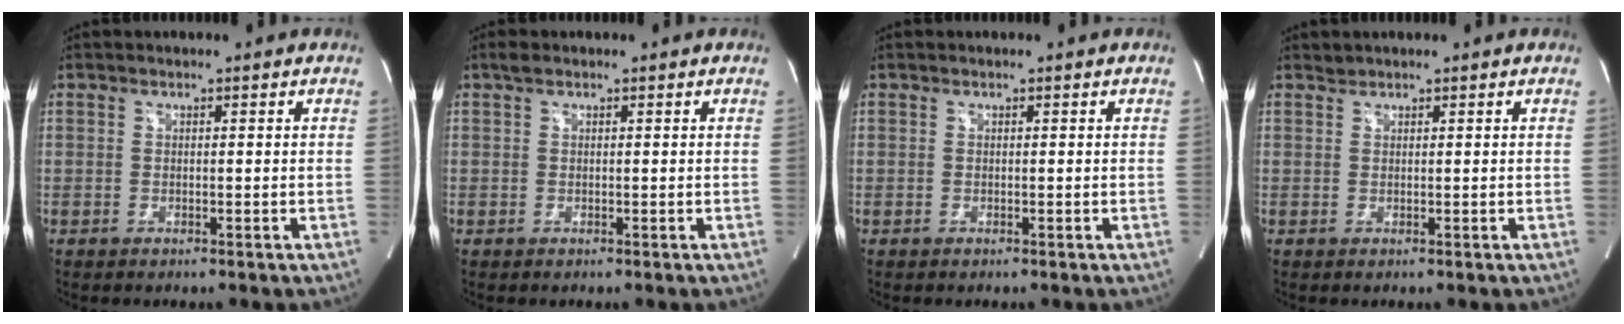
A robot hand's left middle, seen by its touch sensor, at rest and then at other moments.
{"total": 1.0, "force": [0.7, 0.5, 0.5], "torque": [-0.011, 0.011, 0.013]}
{"total": 0.0}
{"total": 0.7, "force": [0.7, 0.0, -0.2], "torque": [0.000, 0.001, 0.013]}